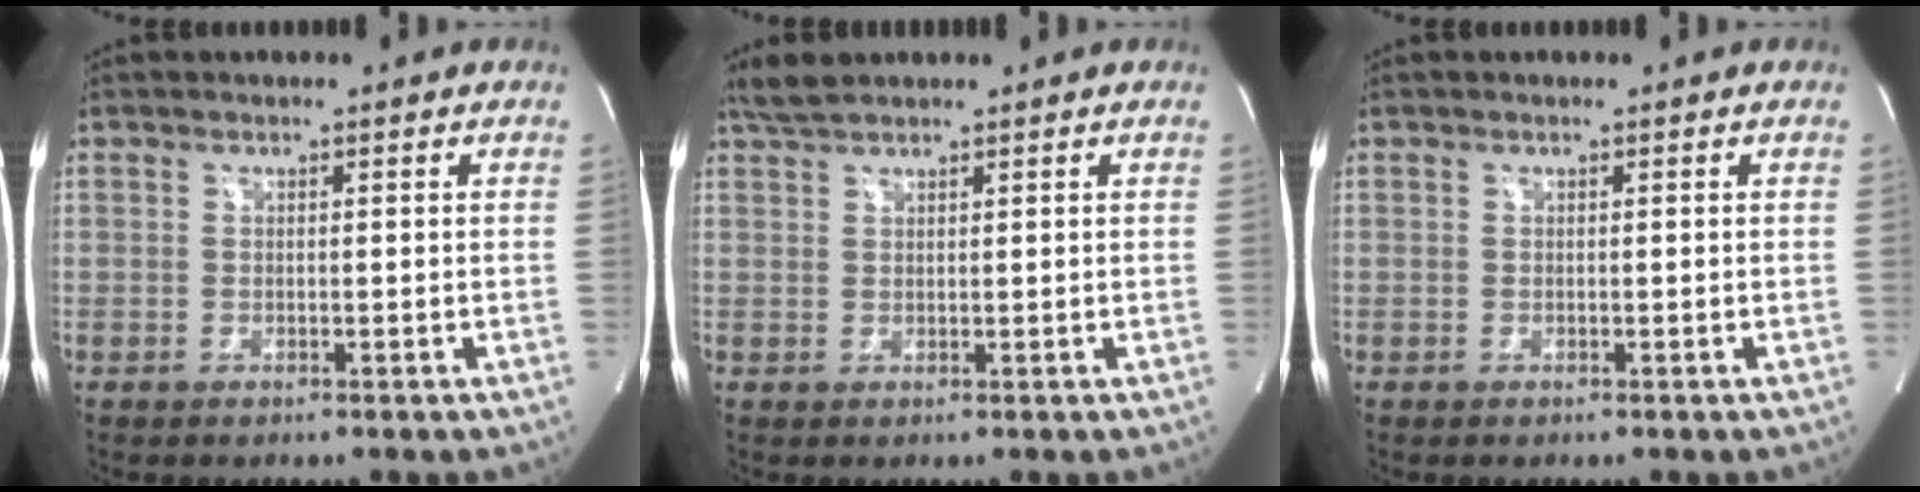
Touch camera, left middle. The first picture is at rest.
{"total": 2.8, "force": [2.6, 0.4, 1.1], "torque": [-0.030, 0.013, 0.054]}
{"total": 0.0}